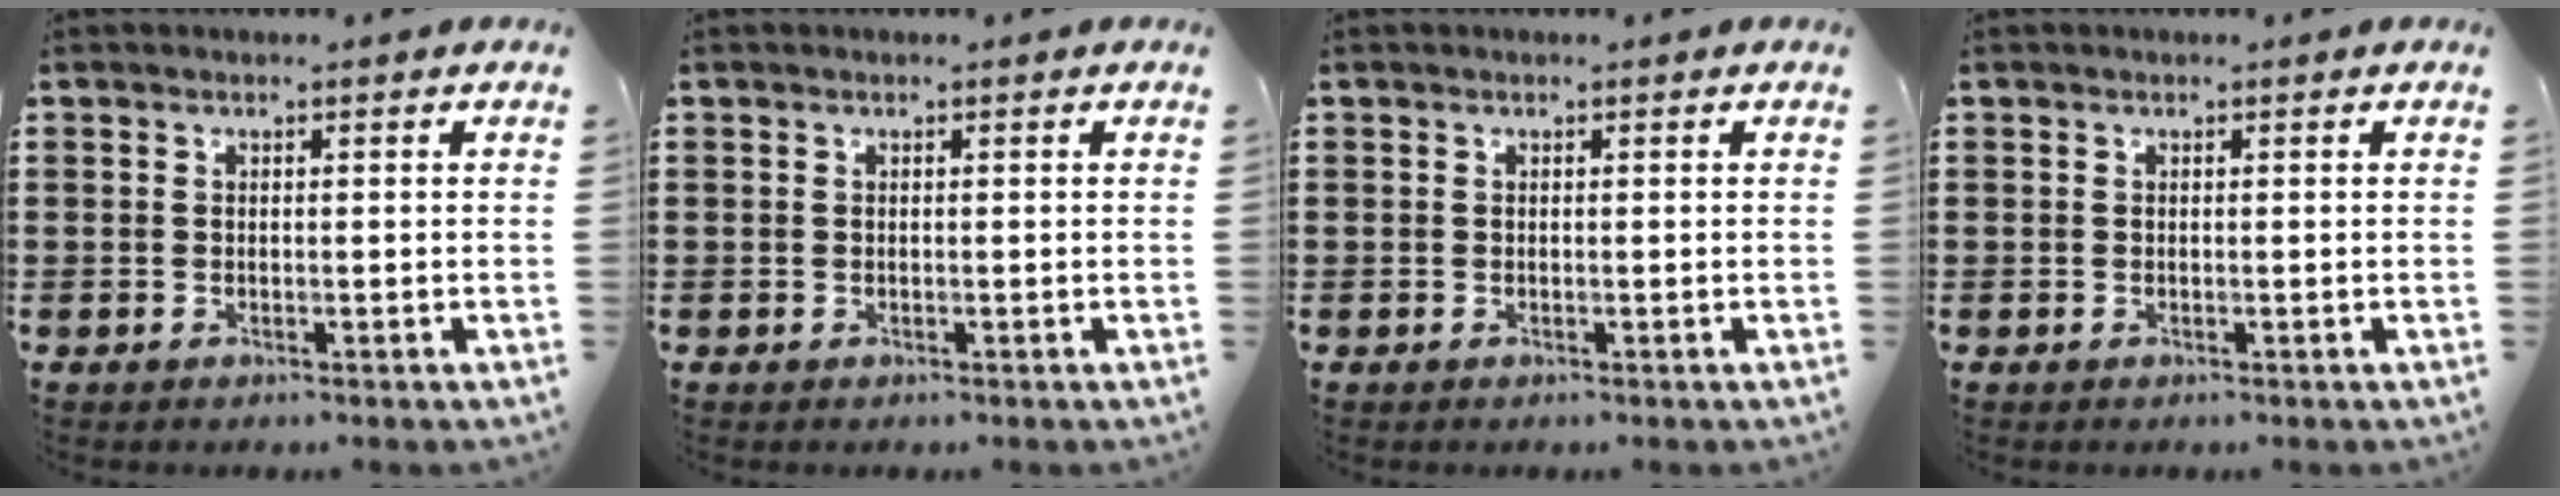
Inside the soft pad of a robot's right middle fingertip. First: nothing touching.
{"total": 0.0}
{"total": 0.0}
{"total": 0.0}